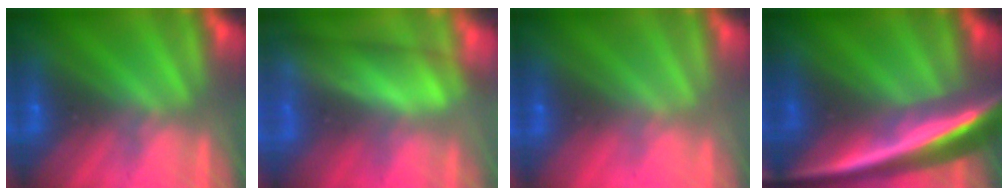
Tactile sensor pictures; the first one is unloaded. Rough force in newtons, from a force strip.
{"total": 4.2}
{"total": 3.1}
{"total": 6.7}